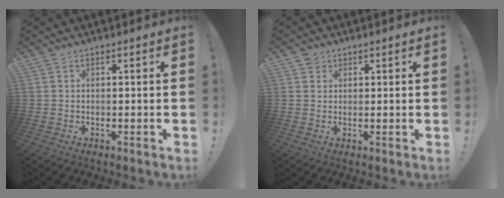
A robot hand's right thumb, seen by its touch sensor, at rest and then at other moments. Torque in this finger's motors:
{"motor_torque": [-0.31, -0.13, -0.38, 0.31, 0.00]}